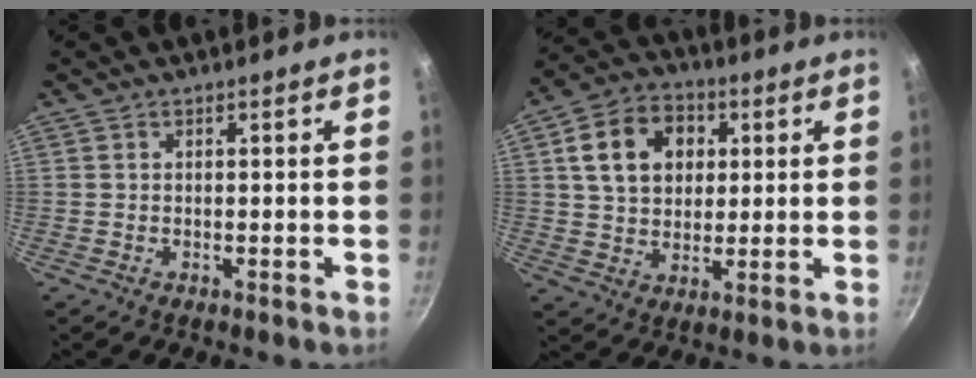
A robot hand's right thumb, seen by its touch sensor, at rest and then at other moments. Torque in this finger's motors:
{"motor_torque": [0.63, 2.06, 1.05, 0.22, 0.09]}